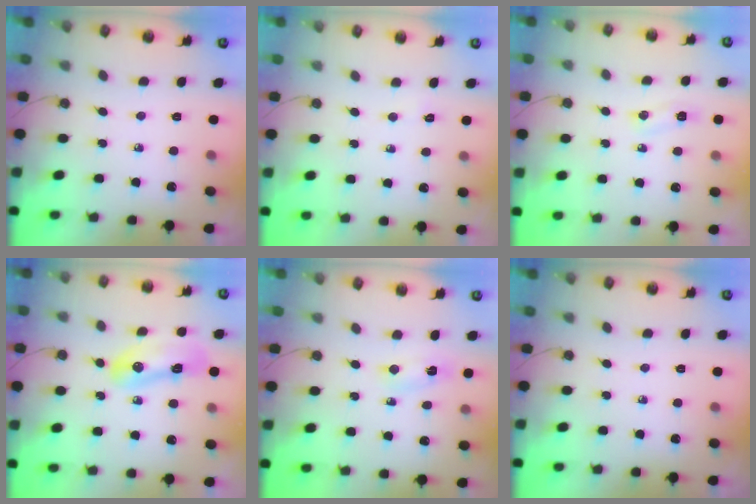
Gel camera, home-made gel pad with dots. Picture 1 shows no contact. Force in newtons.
{"total": 2.1, "press": 1.6, "slide": 1.4}
{"total": 6.5, "press": 5.3, "slide": 3.8}
{"total": 11.5, "press": 10.8, "slide": 3.8}
{"total": 2.6, "press": 2.3, "slide": 1.1}
{"total": 0.0}